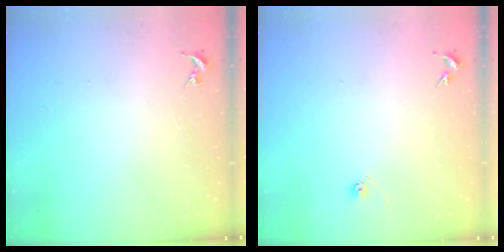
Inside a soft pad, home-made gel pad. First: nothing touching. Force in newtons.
{"total": 3.2, "press": 2.6, "slide": 1.8}